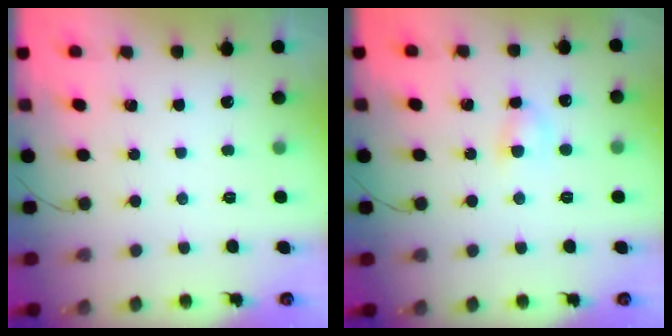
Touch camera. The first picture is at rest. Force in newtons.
{"total": 4.2, "press": 3.9, "slide": 1.3}